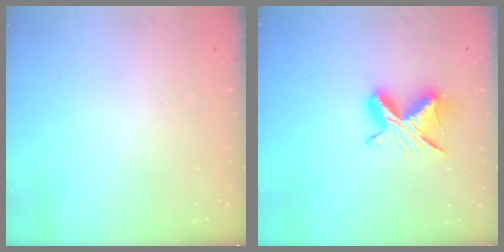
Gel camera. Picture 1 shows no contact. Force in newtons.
{"total": 9.1, "press": 9.1, "slide": 0.3}